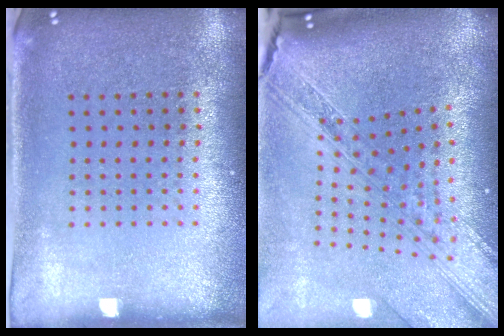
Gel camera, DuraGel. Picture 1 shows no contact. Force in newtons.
{"total": 3.8, "press": 2.8, "slide": 2.6}